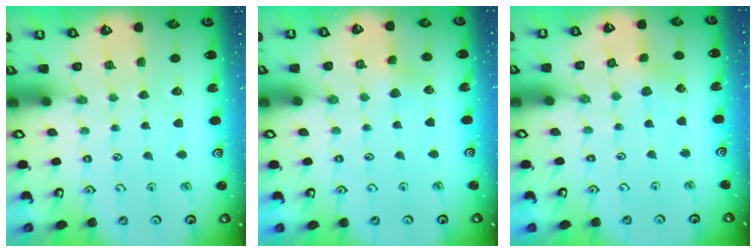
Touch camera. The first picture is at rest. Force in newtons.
{"total": 2.2, "press": 2.2, "slide": 0.3}
{"total": 2.3, "press": 2.2, "slide": 0.3}